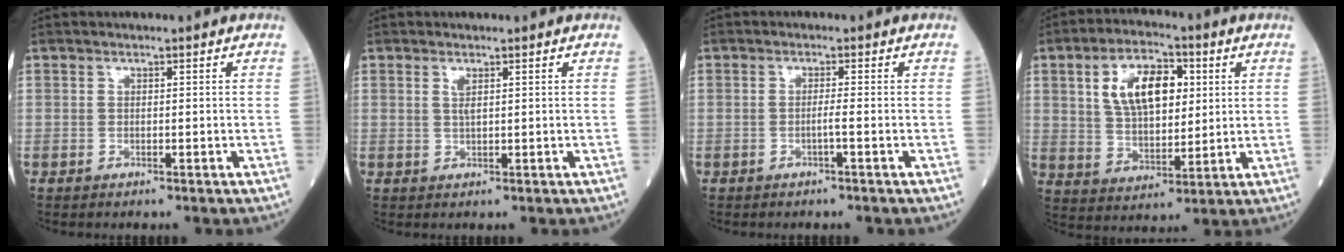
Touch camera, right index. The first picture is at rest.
{"total": 1.4, "force": [0.7, 0.2, 1.2], "torque": [-0.028, -0.003, 0.014]}
{"total": 1.3, "force": [-0.5, -0.4, 1.1], "torque": [-0.017, 0.001, -0.012]}
{"total": 11.5, "force": [3.5, 5.7, 9.4], "torque": [-0.176, 0.017, 0.064]}